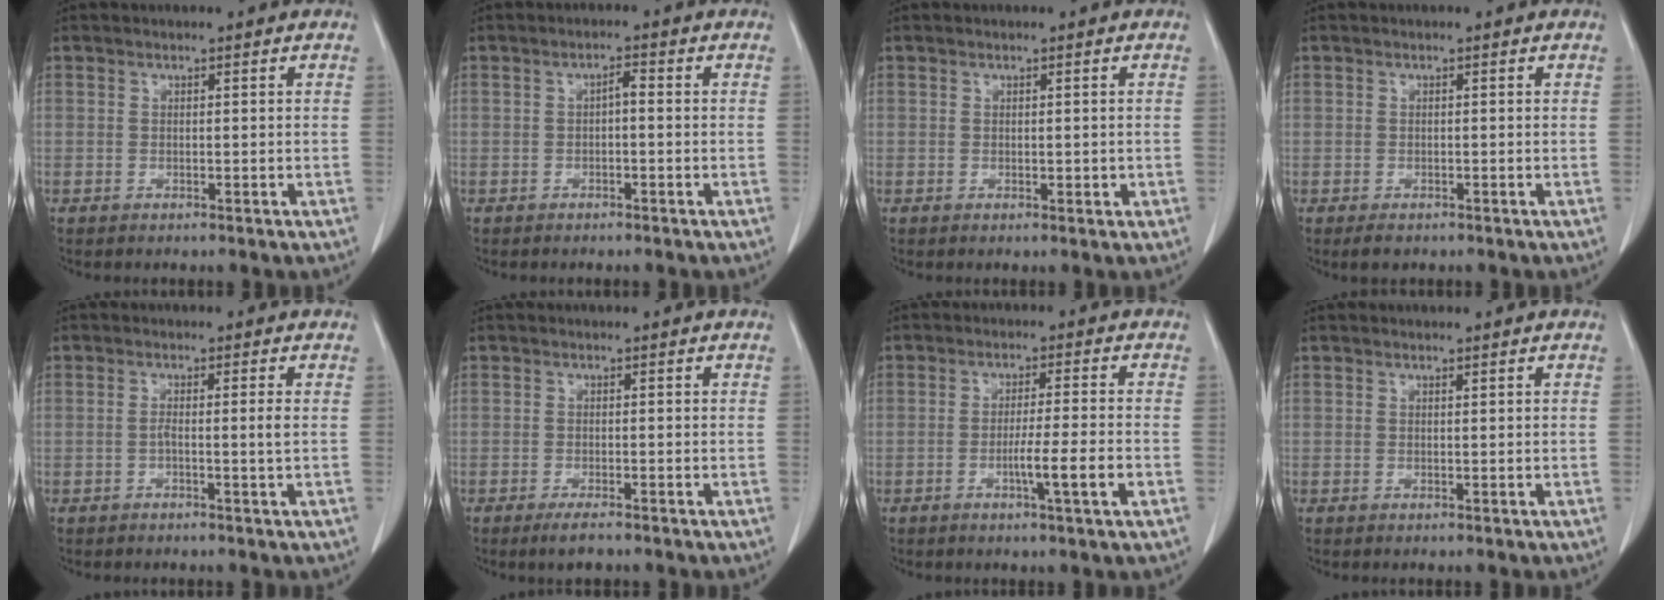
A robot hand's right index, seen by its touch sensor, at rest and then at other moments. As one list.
[{"total": 0.9, "force": [0.0, 0.2, 0.8], "torque": [-0.015, 0.002, 0.000]}, {"total": 1.2, "force": [-0.1, 0.6, 1.0], "torque": [-0.012, -0.002, 0.002]}, {"total": 2.0, "force": [-1.4, 1.1, 0.8], "torque": [-0.019, -0.001, -0.017]}, {"total": 2.1, "force": [-0.4, -0.5, 2.0], "torque": [-0.034, -0.001, -0.007]}, {"total": 2.5, "force": [-1.9, 0.3, 1.6], "torque": [-0.033, -0.006, -0.032]}, {"total": 6.0, "force": [-2.1, -0.6, 5.6], "torque": [-0.088, -0.009, -0.034]}, {"total": 0.0}]